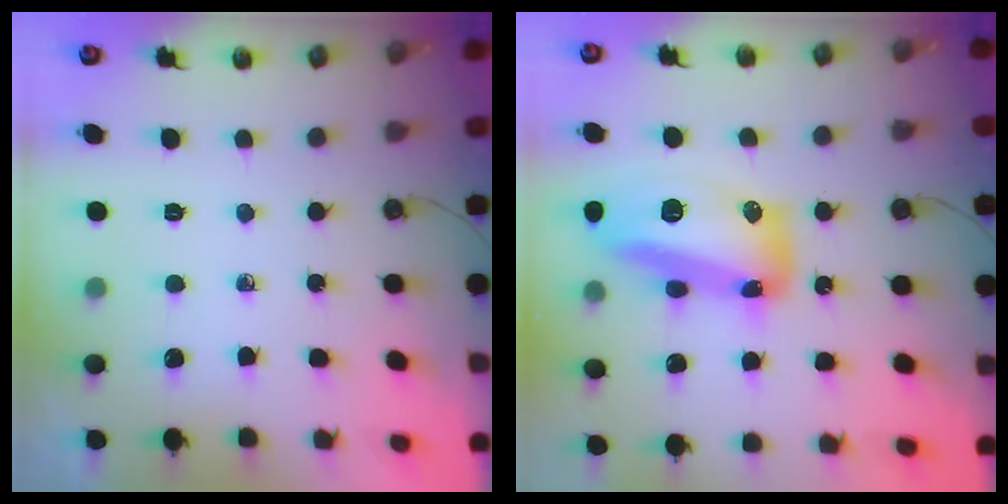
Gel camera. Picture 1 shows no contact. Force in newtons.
{"total": 18.3, "press": 18.3, "slide": 1.5}